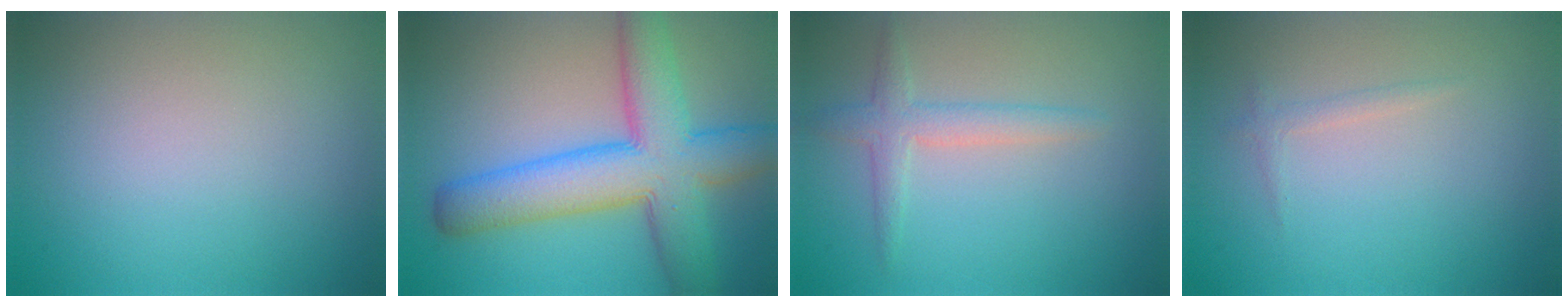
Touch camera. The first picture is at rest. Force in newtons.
{"total": 9.7, "press": 9.7, "slide": 0.2}
{"total": 2.4, "press": 2.4, "slide": 0.1}
{"total": 0.8, "press": 0.8, "slide": 0.1}